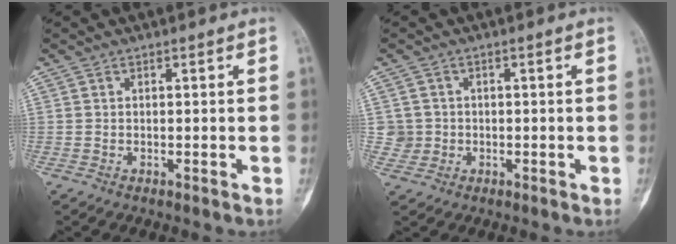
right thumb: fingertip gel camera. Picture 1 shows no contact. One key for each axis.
{"total": 2.9, "fx": 0.0, "fy": 2.9, "fz": -0.1, "tx": 0.021, "ty": 0.007, "tz": -0.004}